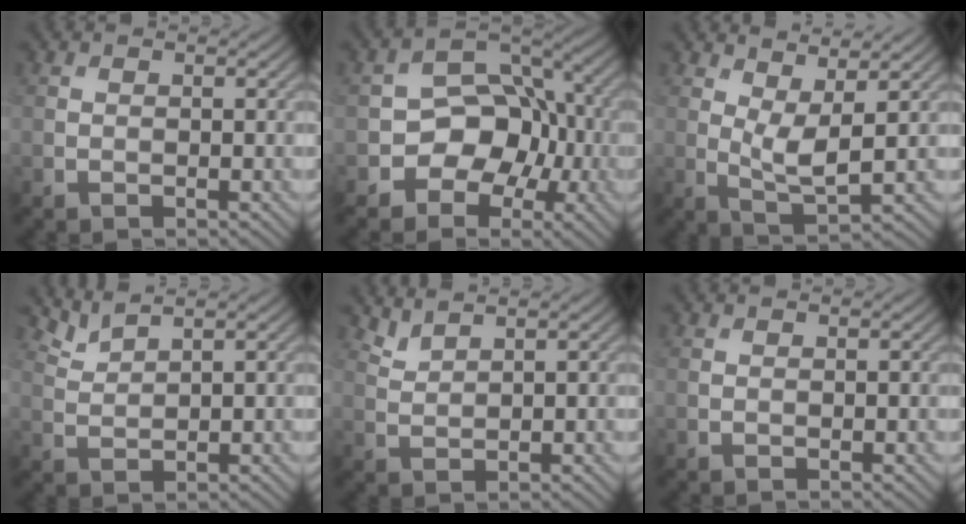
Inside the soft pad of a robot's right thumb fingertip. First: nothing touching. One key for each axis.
{"total": 7.4, "fx": -2.5, "fy": 5.8, "fz": 4.0, "tx": -0.050, "ty": 0.006, "tz": -0.056}
{"total": 4.2, "fx": 1.9, "fy": 1.2, "fz": 3.5, "tx": -0.080, "ty": -0.004, "tz": 0.038}
{"total": 2.6, "fx": 2.3, "fy": 0.3, "fz": 1.0, "tx": -0.029, "ty": 0.003, "tz": 0.059}
{"total": 2.1, "fx": 2.0, "fy": 0.2, "fz": 0.7, "tx": -0.023, "ty": 0.002, "tz": 0.051}
{"total": 0.0}